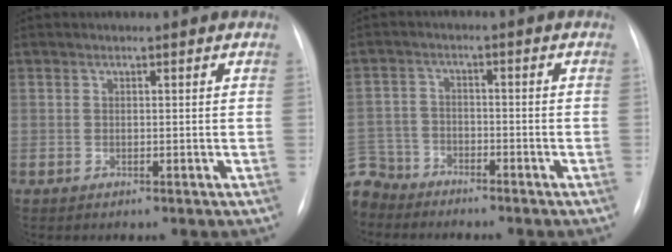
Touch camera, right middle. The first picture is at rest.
{"total": 8.4, "force": [-7.3, 4.0, 0.5], "torque": [-0.019, 0.004, -0.138]}